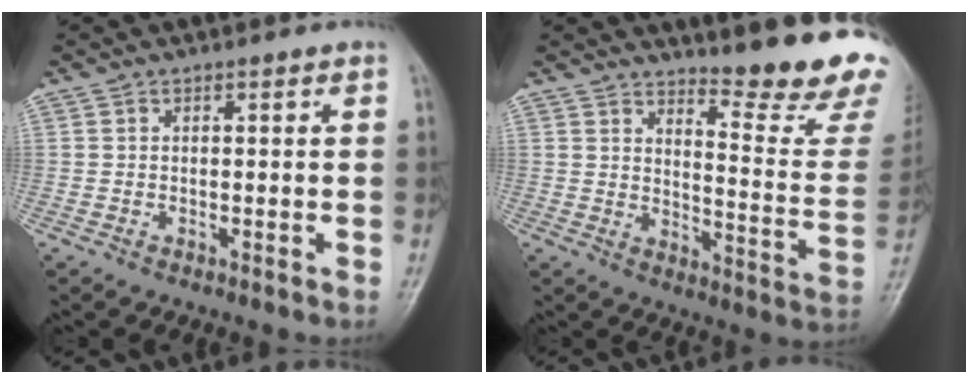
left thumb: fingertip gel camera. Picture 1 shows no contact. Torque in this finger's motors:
{"motor_torque": [0.58, 0.43, 1.39, -1.38, 0.11]}